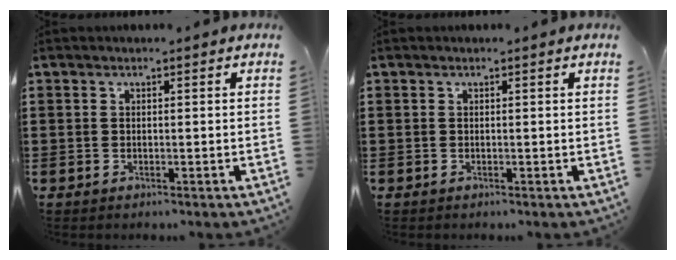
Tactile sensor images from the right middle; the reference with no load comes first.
{"total": 0.0}